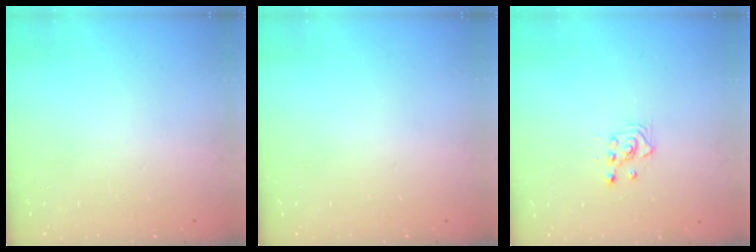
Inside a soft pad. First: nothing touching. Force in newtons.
{"total": 0.0}
{"total": 2.3, "press": 2.3, "slide": 0.3}